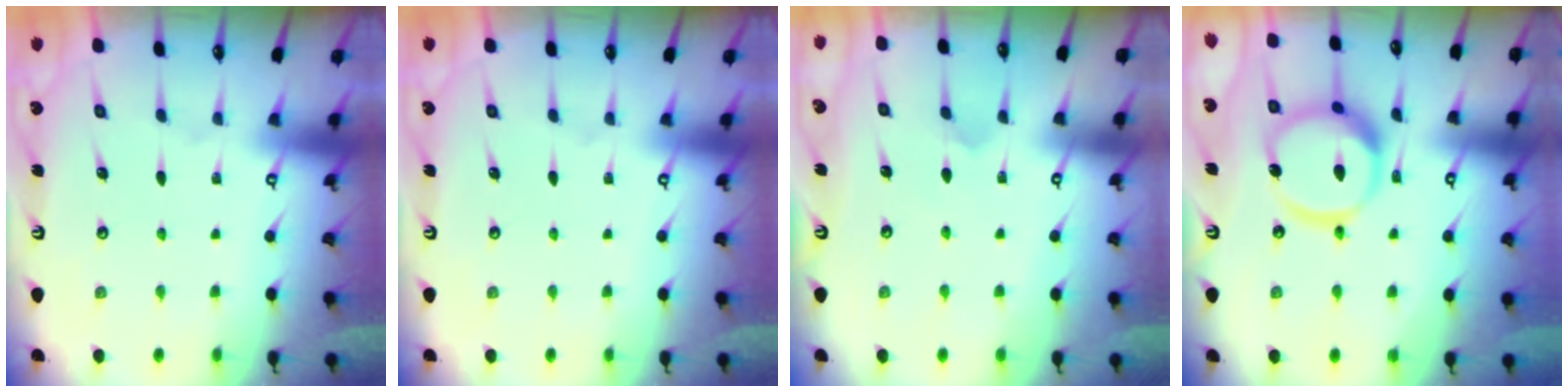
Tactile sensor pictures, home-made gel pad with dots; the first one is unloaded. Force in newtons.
{"total": 0.0}
{"total": 2.3, "press": 2.3, "slide": 0.2}
{"total": 15.6, "press": 15.5, "slide": 1.8}